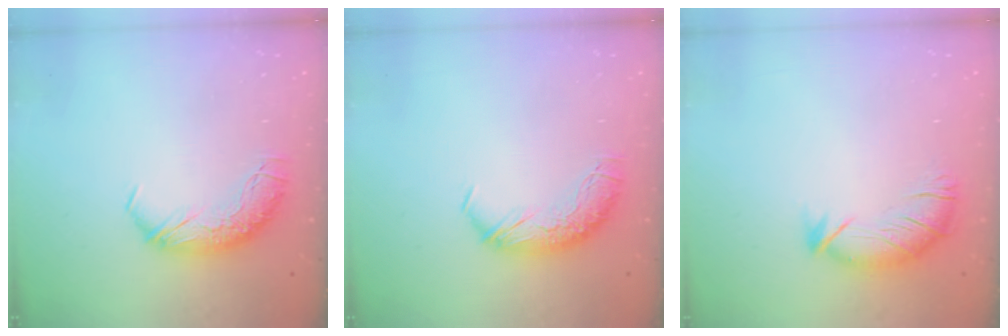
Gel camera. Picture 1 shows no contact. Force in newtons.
{"total": 0.0}
{"total": 2.8, "press": 2.0, "slide": 2.1}